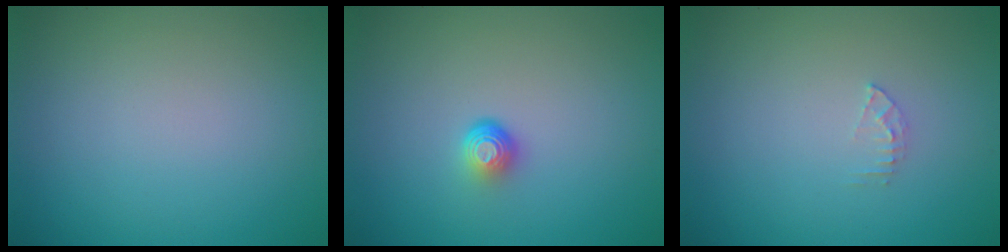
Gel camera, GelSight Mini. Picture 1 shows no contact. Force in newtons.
{"total": 1.8, "press": 1.1, "slide": 1.4}
{"total": 0.9, "press": 0.9, "slide": 0.1}